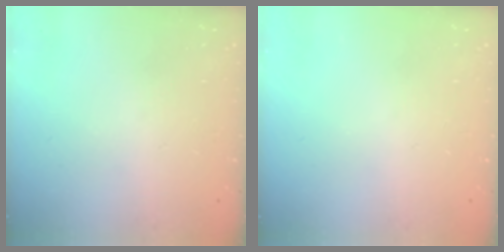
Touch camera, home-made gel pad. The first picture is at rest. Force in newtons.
{"total": 0.0}